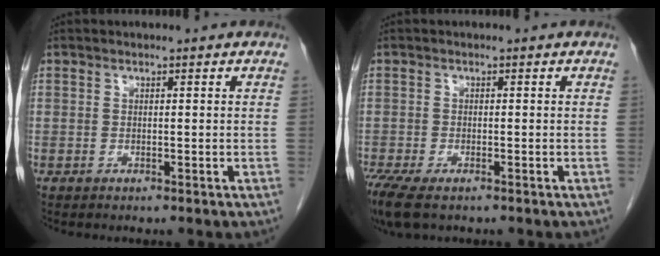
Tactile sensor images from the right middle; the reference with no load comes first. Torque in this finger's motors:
{"motor_torque": [0.98, -0.75, 0.07, 0.10]}